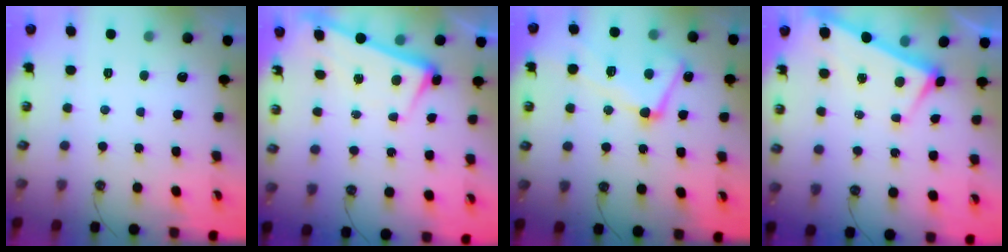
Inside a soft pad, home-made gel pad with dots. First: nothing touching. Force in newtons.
{"total": 2.3, "press": 2.1, "slide": 0.9}
{"total": 8.2, "press": 8.1, "slide": 1.5}
{"total": 3.8, "press": 3.8, "slide": 0.2}